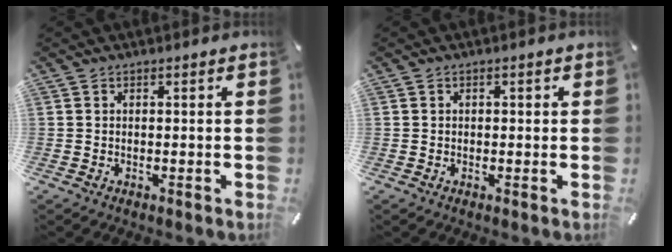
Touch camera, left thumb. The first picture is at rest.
{"total": 0.9, "force": [-0.1, 0.8, 0.3], "torque": [-0.006, 0.005, -0.004]}